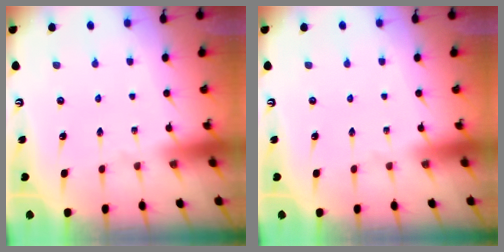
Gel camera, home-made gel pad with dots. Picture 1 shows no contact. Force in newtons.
{"total": 0.0}